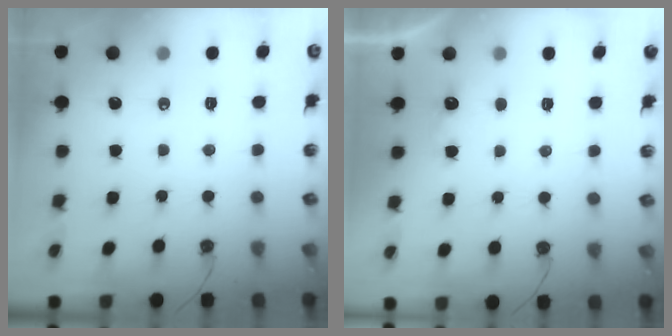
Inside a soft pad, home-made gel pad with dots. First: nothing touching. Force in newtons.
{"total": 1.6, "press": 1.5, "slide": 0.7}